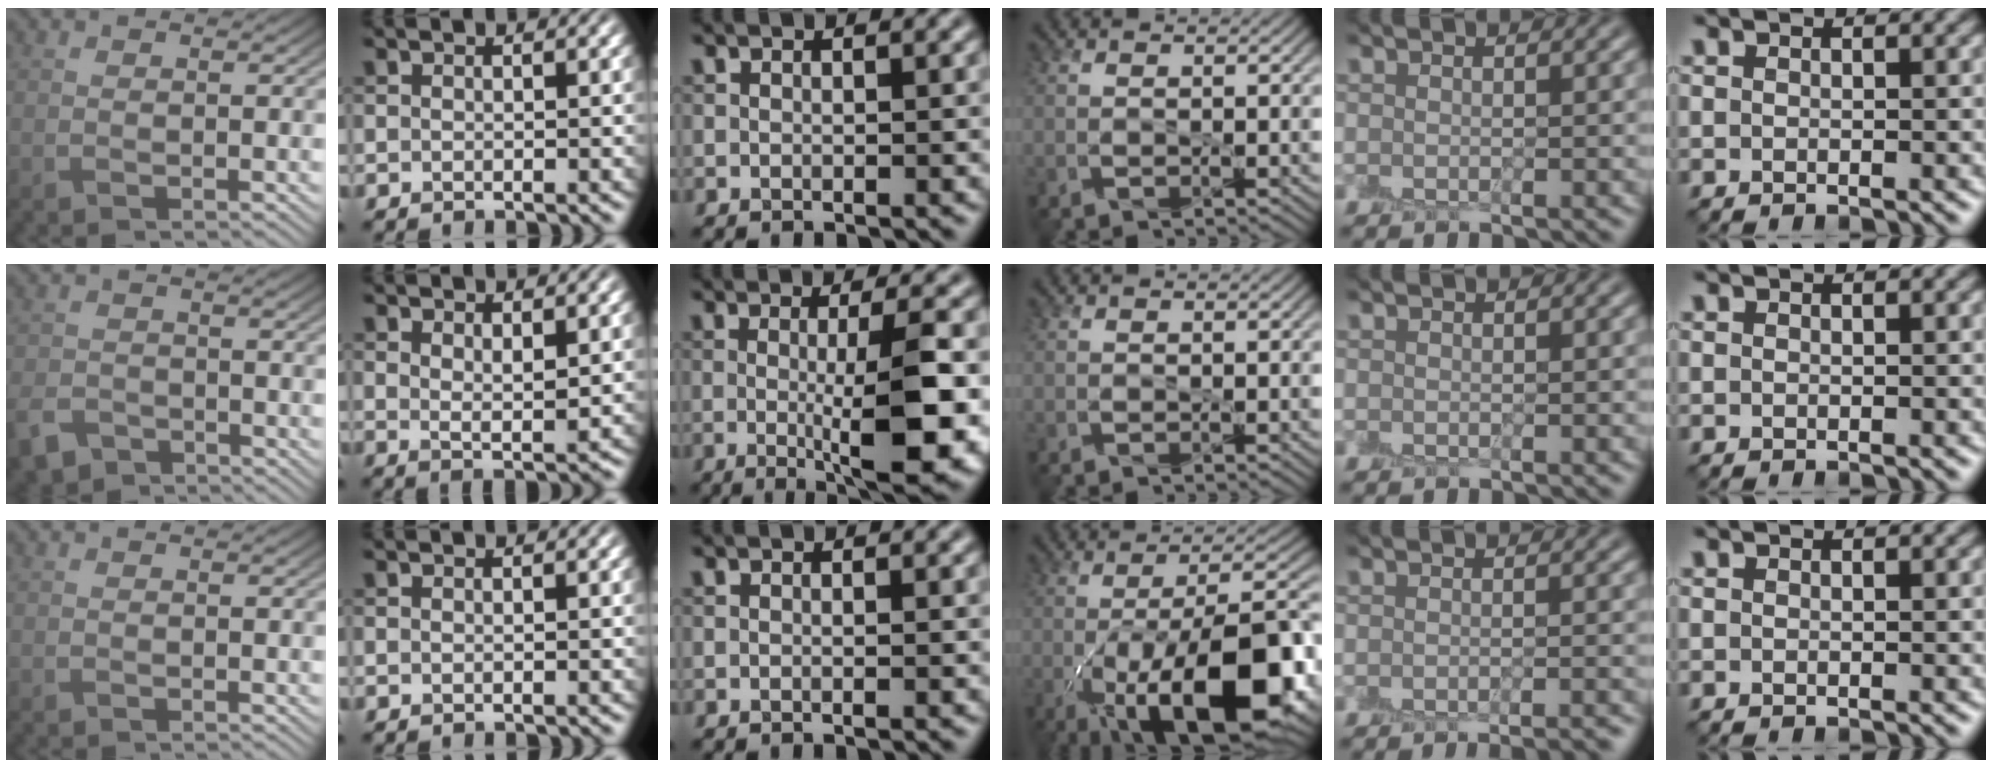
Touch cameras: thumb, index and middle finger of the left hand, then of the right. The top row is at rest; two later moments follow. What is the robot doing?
{"motion": "peel", "object": "shipping label"}